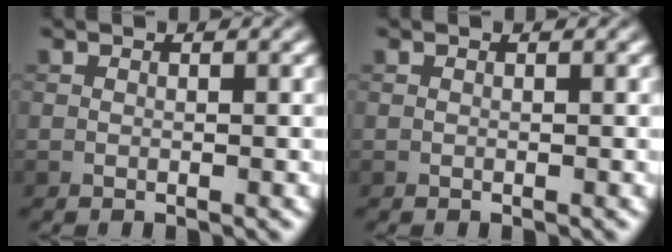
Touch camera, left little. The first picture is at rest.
{"total": 0.0}